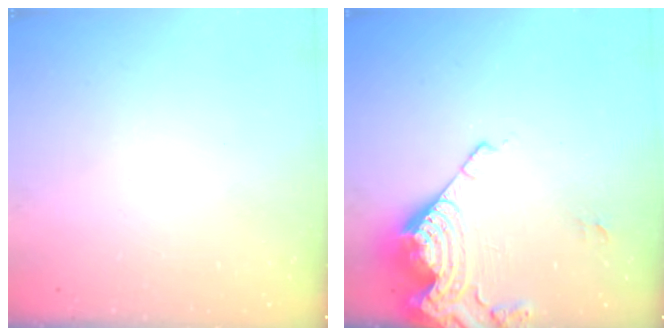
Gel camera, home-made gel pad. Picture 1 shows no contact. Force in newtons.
{"total": 13.1, "press": 13.0, "slide": 1.4}